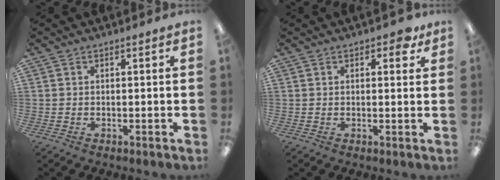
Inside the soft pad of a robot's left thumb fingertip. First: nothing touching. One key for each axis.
{"total": 2.9, "fx": 1.5, "fy": 1.6, "fz": 1.9, "tx": -0.017, "ty": -0.004, "tz": 0.020}